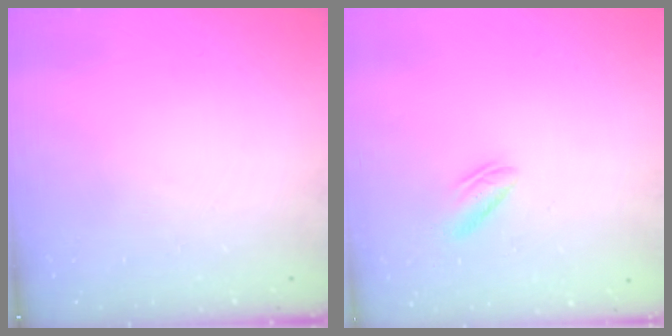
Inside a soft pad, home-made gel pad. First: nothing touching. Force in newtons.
{"total": 2.8, "press": 2.7, "slide": 0.9}